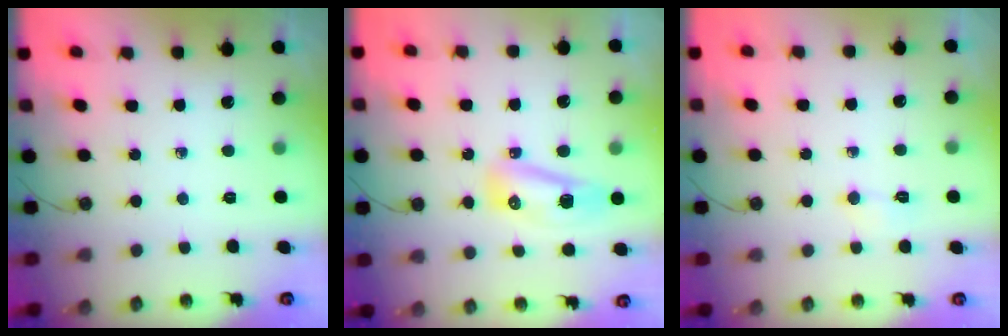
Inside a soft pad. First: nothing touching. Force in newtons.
{"total": 8.4, "press": 8.3, "slide": 1.5}
{"total": 2.7, "press": 2.6, "slide": 0.5}